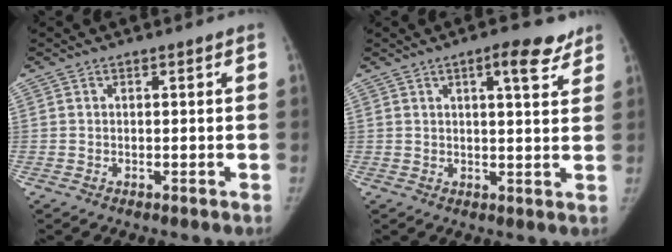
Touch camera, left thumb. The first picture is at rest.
{"total": 7.0, "force": [4.1, 2.1, 5.3], "torque": [-0.056, -0.018, 0.051]}